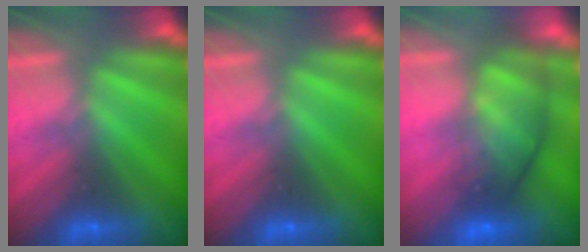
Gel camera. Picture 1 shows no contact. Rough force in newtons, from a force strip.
{"total": 0.0}
{"total": 6.9}